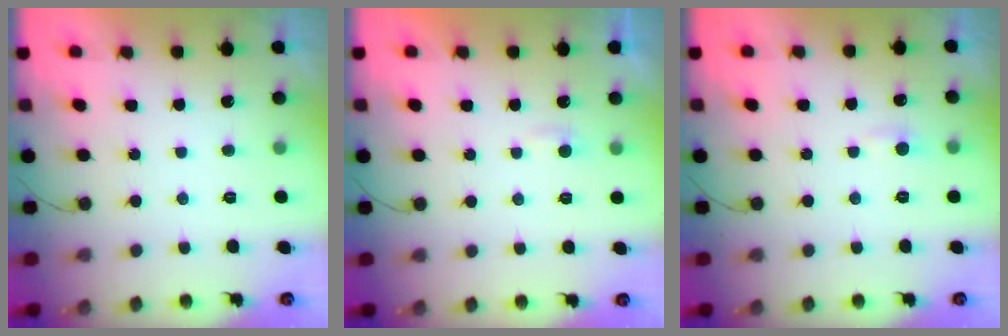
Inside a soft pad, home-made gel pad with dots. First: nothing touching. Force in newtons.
{"total": 2.2, "press": 2.2, "slide": 0.2}
{"total": 3.9, "press": 3.8, "slide": 0.5}